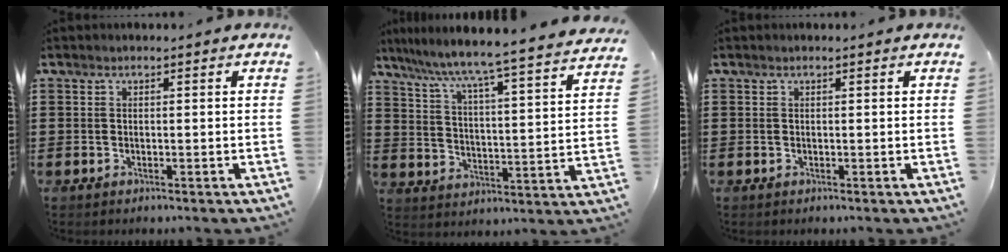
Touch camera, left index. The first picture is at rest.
{"total": 5.3, "force": [4.7, -1.4, 2.2], "torque": [-0.064, -0.057, 0.066]}
{"total": 0.0}